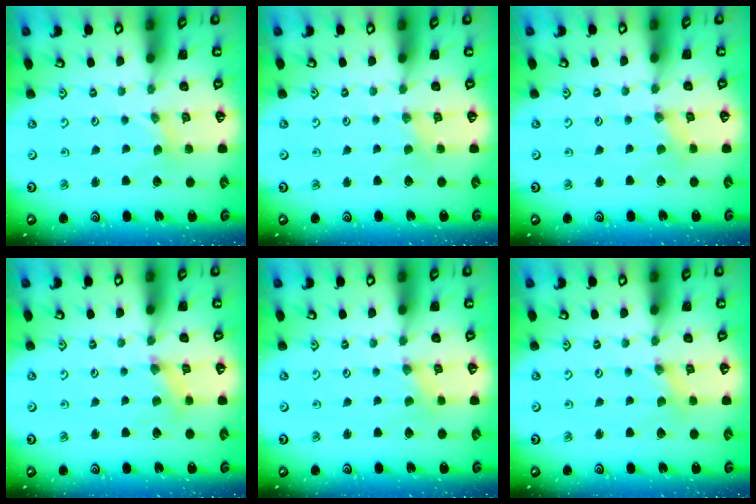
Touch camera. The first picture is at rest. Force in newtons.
{"total": 0.7, "press": 0.7, "slide": 0.1}
{"total": 0.8, "press": 0.8, "slide": 0.2}
{"total": 2.0, "press": 2.0, "slide": 0.4}
{"total": 0.8, "press": 0.8, "slide": 0.2}
{"total": 0.0}